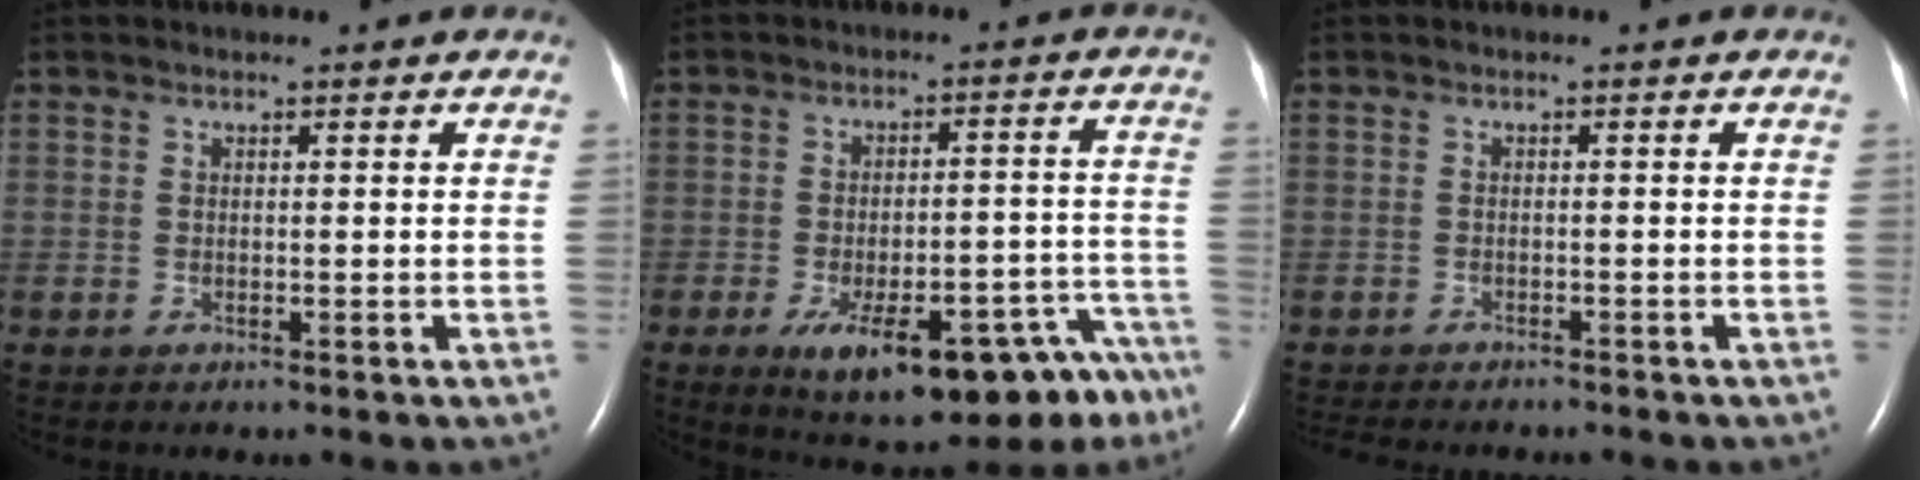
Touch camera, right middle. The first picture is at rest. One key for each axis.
{"total": 20.4, "fx": -14.0, "fy": 6.2, "fz": 13.5, "tx": -0.105, "ty": 0.032, "tz": -0.184}
{"total": 8.3, "fx": -7.4, "fy": 1.8, "fz": 3.3, "tx": -0.046, "ty": -0.005, "tz": -0.097}